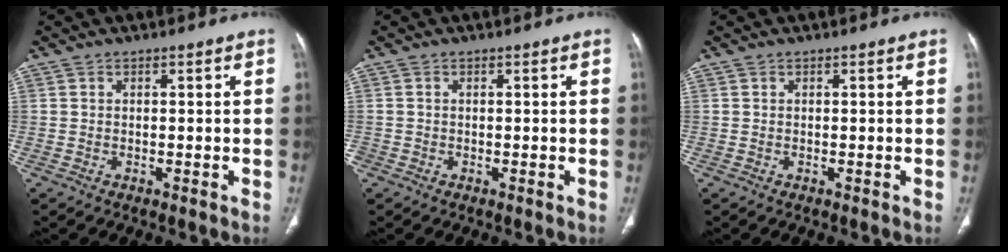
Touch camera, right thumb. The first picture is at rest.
{"total": 0.7, "force": [-0.4, 0.5, 0.1], "torque": [-0.002, 0.003, -0.010]}
{"total": 0.0}